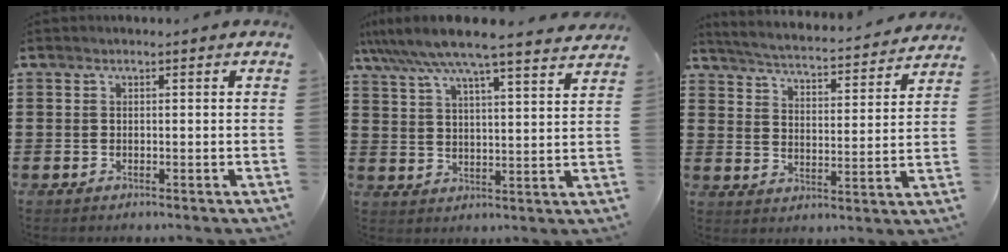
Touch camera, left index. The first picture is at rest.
{"total": 7.6, "force": [6.8, 0.3, 3.2], "torque": [-0.089, -0.036, 0.118]}
{"total": 3.5, "force": [3.4, -0.4, 0.7], "torque": [-0.035, -0.035, 0.050]}